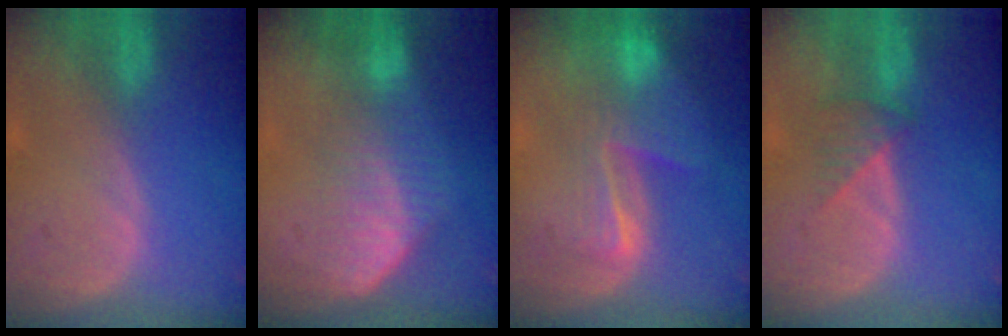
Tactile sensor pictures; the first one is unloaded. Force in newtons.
{"total": 7.3, "press": 6.2, "slide": 3.9}
{"total": 8.3, "press": 7.1, "slide": 4.4}
{"total": 3.1, "press": 2.8, "slide": 1.4}